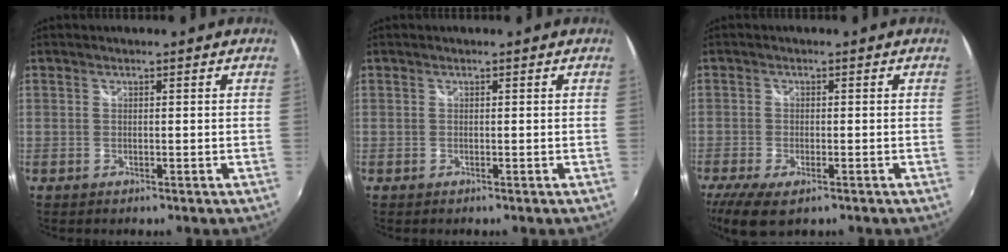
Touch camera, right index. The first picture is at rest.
{"total": 0.0}
{"total": 7.8, "force": [-5.0, 2.9, 5.3], "torque": [-0.122, -0.034, -0.087]}